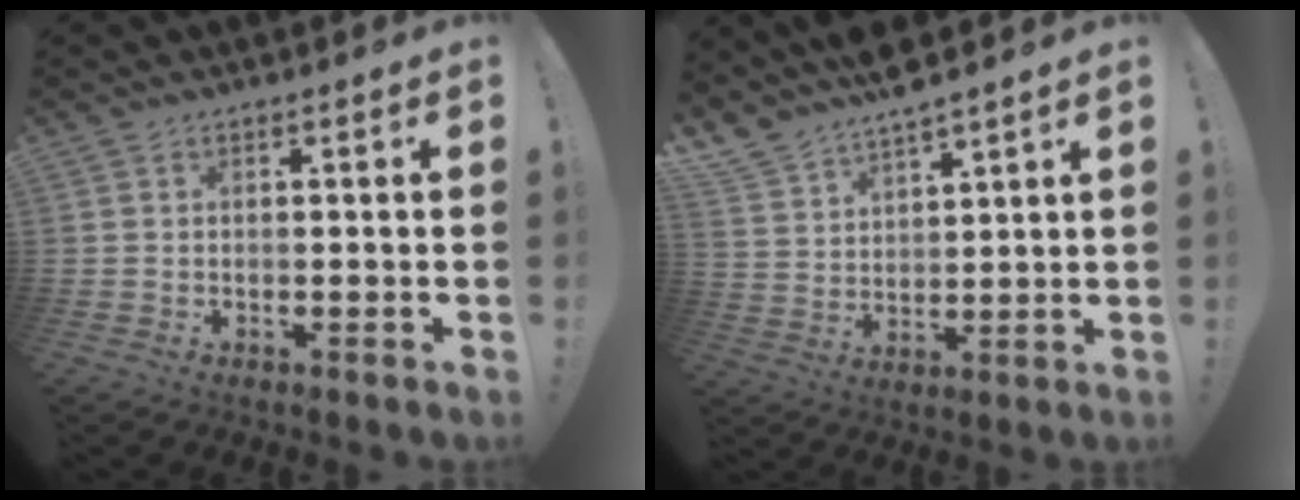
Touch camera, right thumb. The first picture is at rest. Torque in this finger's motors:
{"motor_torque": [-0.01, 0.01, 0.12, 0.07, 0.08]}